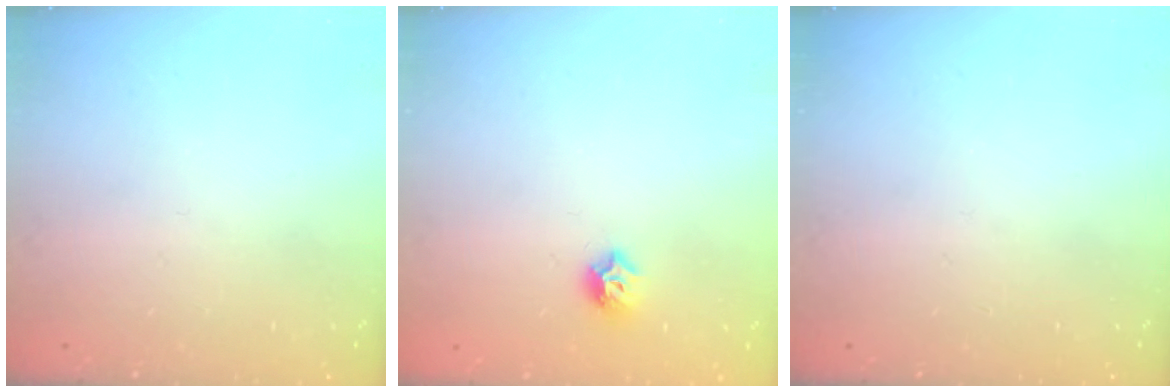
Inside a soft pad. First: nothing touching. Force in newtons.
{"total": 6.7, "press": 6.6, "slide": 1.1}
{"total": 0.0}